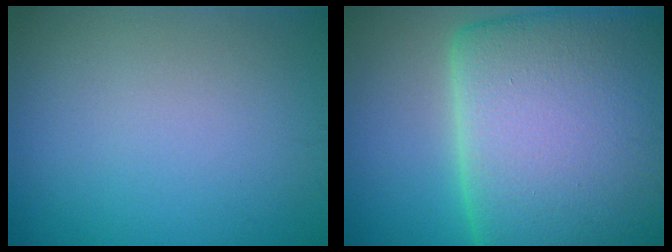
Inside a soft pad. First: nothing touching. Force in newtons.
{"total": 23.5, "press": 23.5, "slide": 1.1}